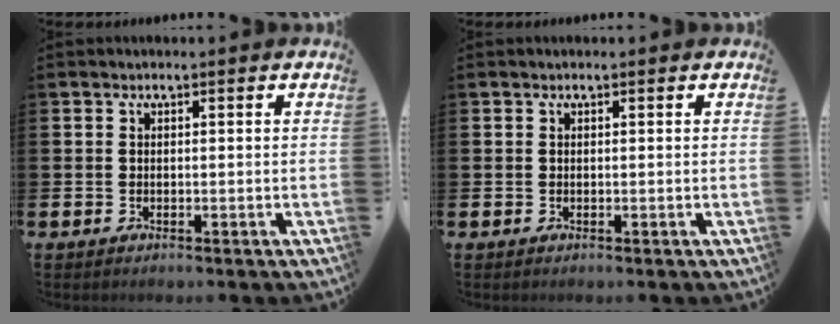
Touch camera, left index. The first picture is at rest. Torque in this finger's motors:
{"motor_torque": [0.93, -1.21, 0.30, 0.01]}